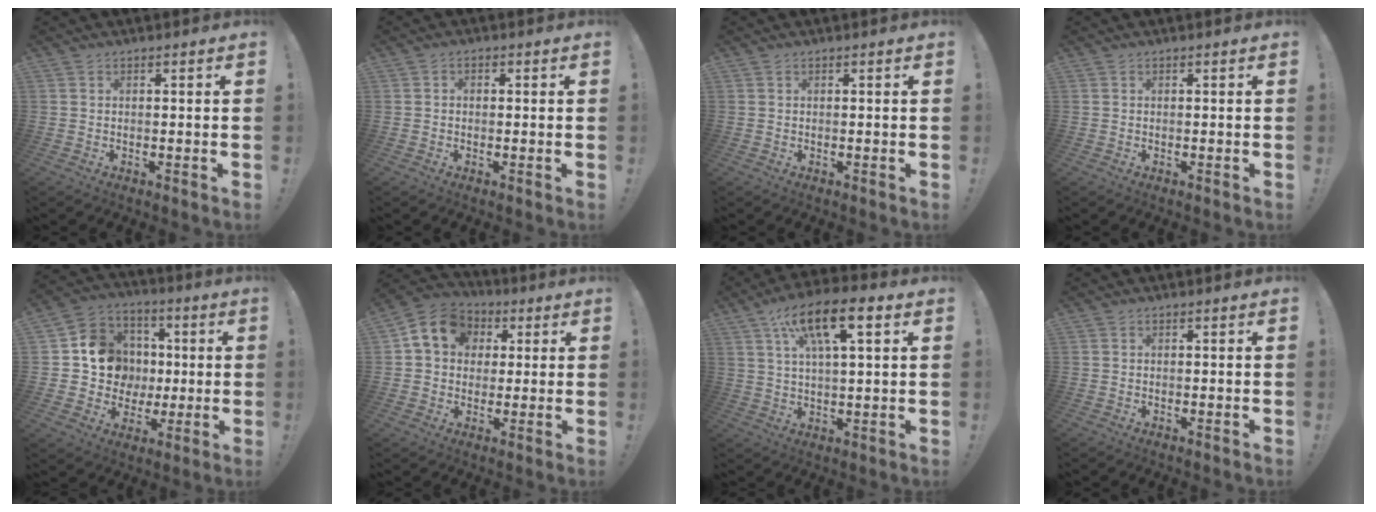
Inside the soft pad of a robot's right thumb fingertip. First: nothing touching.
{"total": 1.4, "force": [-0.8, 0.9, 0.6], "torque": [-0.015, 0.008, -0.014]}
{"total": 0.0}
{"total": 0.0}
{"total": 14.5, "force": [1.3, 13.3, 5.6], "torque": [-0.061, 0.000, 0.050]}
{"total": 10.5, "force": [3.3, 8.8, 4.7], "torque": [-0.070, -0.005, 0.068]}
{"total": 13.6, "force": [6.3, 4.4, 11.2], "torque": [-0.182, -0.014, 0.105]}
{"total": 0.0}